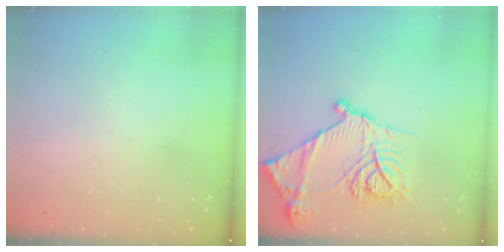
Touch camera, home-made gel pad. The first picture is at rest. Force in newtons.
{"total": 18.1, "press": 18.1, "slide": 1.2}